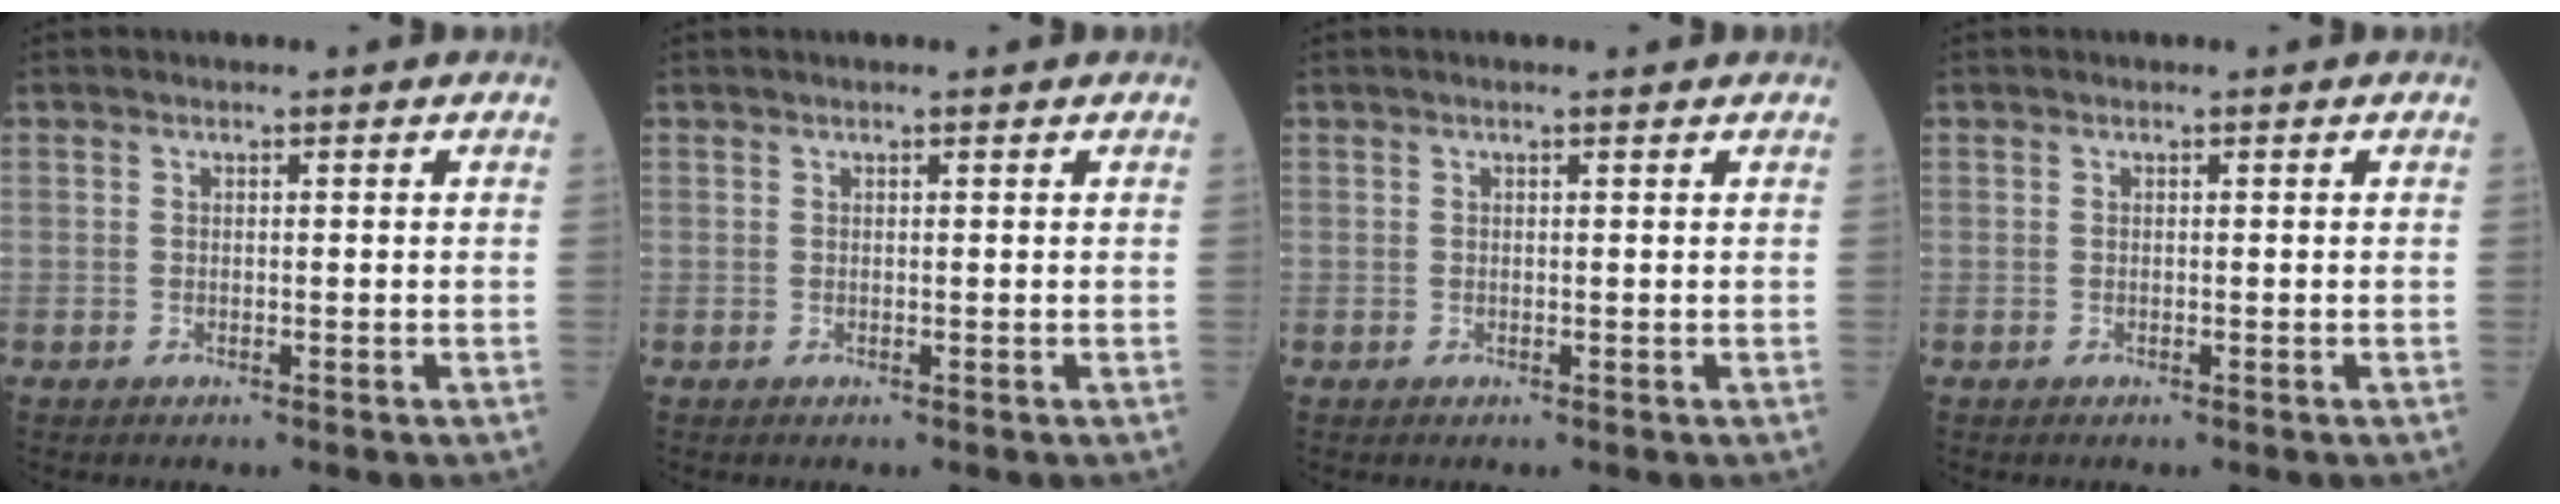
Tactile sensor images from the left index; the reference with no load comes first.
{"total": 1.0, "force": [0.9, 0.1, 0.5], "torque": [-0.008, 0.013, 0.015]}
{"total": 1.2, "force": [1.0, -0.1, 0.6], "torque": [-0.011, 0.009, 0.017]}
{"total": 0.0}